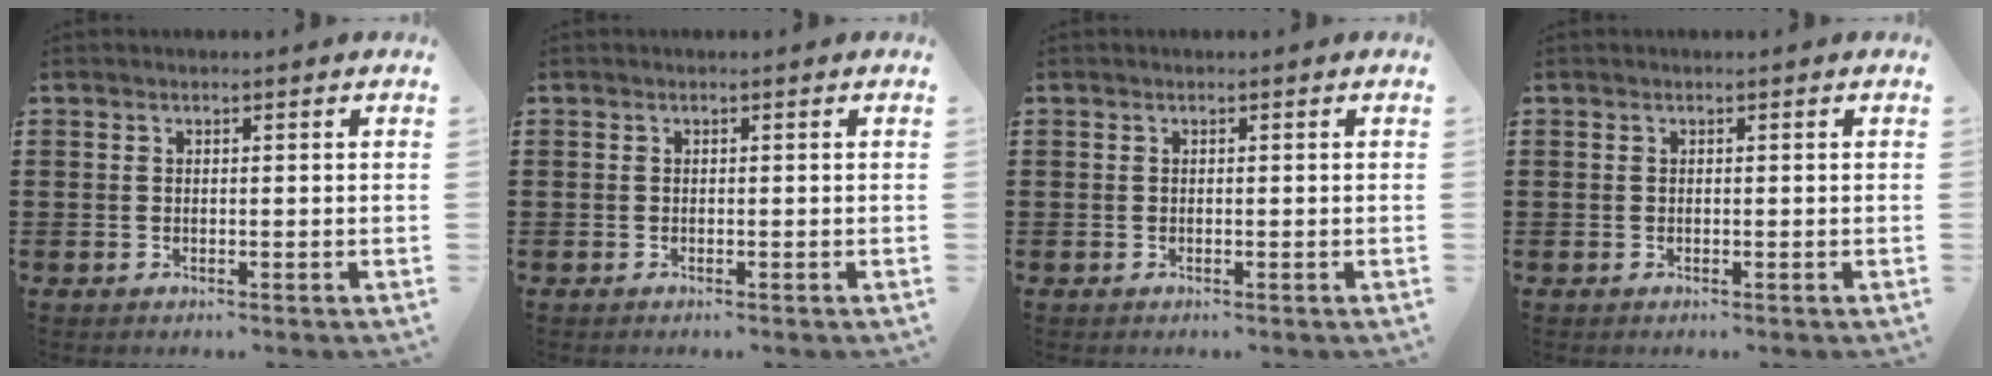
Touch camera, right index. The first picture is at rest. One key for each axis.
{"total": 0.0}
{"total": 0.0}
{"total": 0.0}